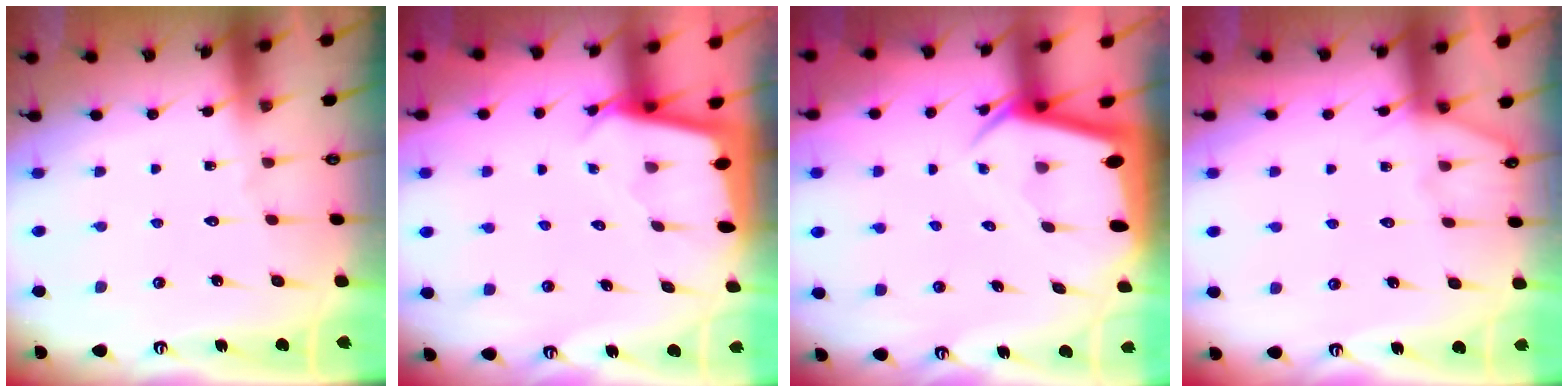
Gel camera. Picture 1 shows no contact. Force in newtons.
{"total": 2.4, "press": 2.4, "slide": 0.1}
{"total": 4.0, "press": 4.0, "slide": 0.3}
{"total": 4.0, "press": 4.0, "slide": 0.5}